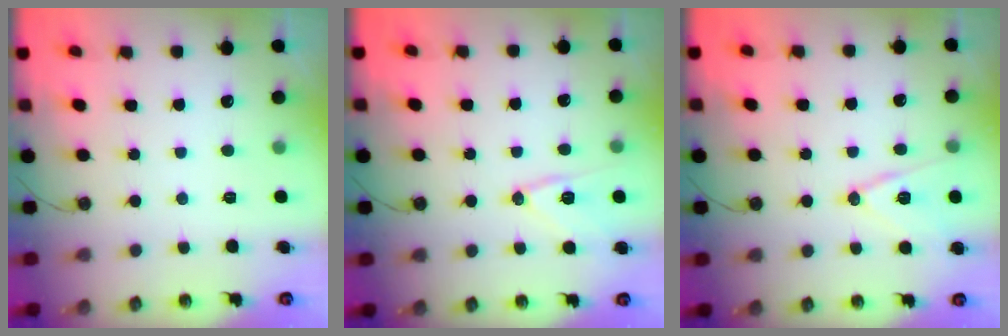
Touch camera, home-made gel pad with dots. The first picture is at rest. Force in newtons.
{"total": 11.5, "press": 11.3, "slide": 2.2}
{"total": 12.4, "press": 11.9, "slide": 3.5}